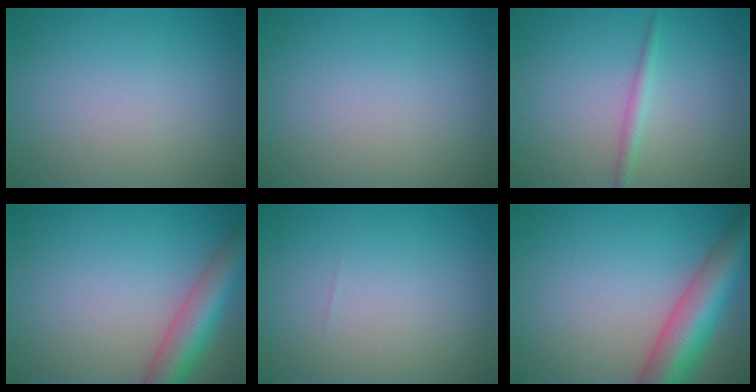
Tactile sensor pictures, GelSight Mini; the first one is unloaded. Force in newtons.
{"total": 0.0}
{"total": 1.3, "press": 1.3, "slide": 0.0}
{"total": 6.1, "press": 6.1, "slide": 0.5}
{"total": 0.0}
{"total": 8.1, "press": 8.1, "slide": 0.2}